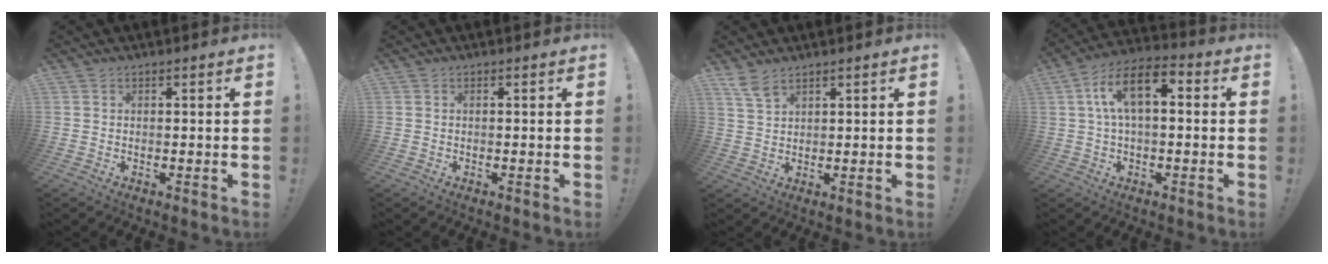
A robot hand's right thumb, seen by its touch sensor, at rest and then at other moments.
{"total": 0.0}
{"total": 4.7, "force": [3.6, 1.4, 2.7], "torque": [-0.060, -0.013, 0.068]}
{"total": 11.7, "force": [2.5, 6.0, 9.8], "torque": [-0.178, 0.010, 0.049]}